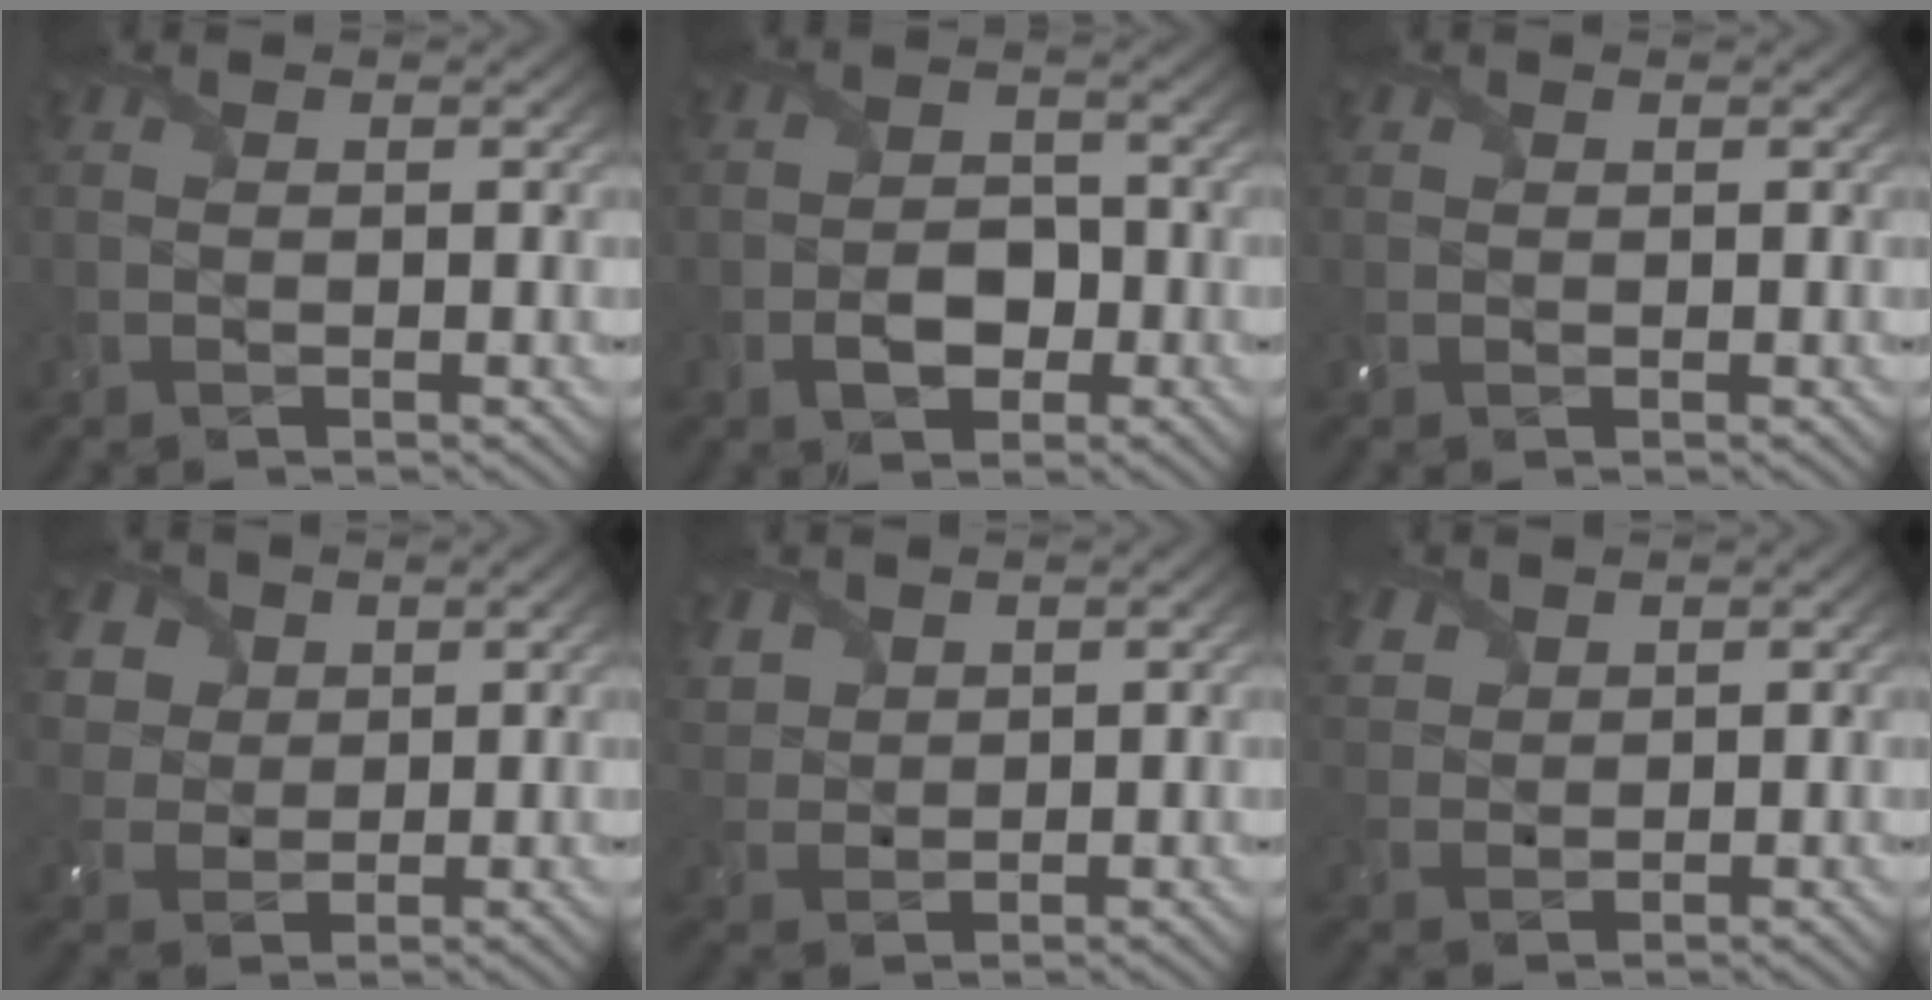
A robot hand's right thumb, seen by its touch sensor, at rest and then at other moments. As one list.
[{"total": 4.1, "force": [-1.7, 2.8, 2.5], "torque": [-0.042, -0.002, -0.035]}, {"total": 0.6, "force": [0.4, 0.5, 0.1], "torque": [-0.005, 0.000, 0.008]}, {"total": 6.4, "force": [3.4, 4.9, 2.2], "torque": [-0.105, -0.005, 0.064]}, {"total": 3.9, "force": [2.6, 2.5, 1.4], "torque": [-0.051, 0.000, 0.058]}, {"total": 2.9, "force": [2.2, 1.7, 0.9], "torque": [-0.030, 0.002, 0.051]}]